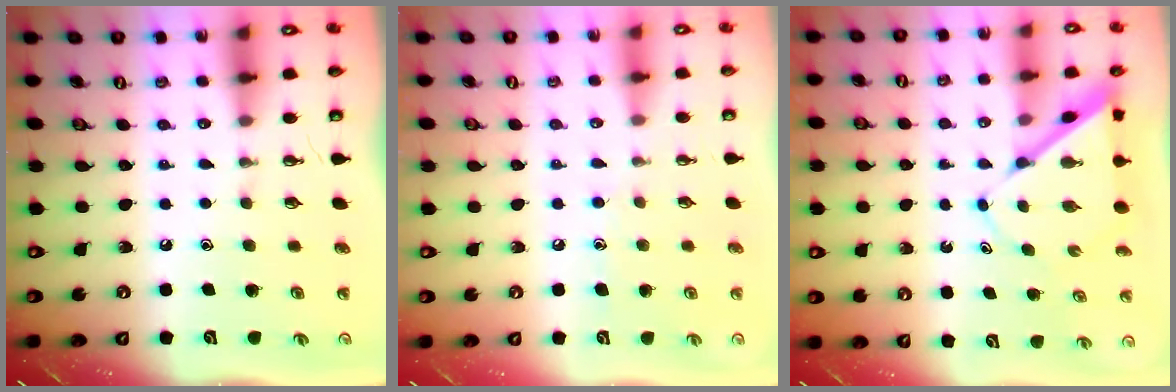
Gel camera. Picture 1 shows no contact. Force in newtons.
{"total": 4.9, "press": 4.8, "slide": 0.6}
{"total": 6.7, "press": 6.7, "slide": 0.6}